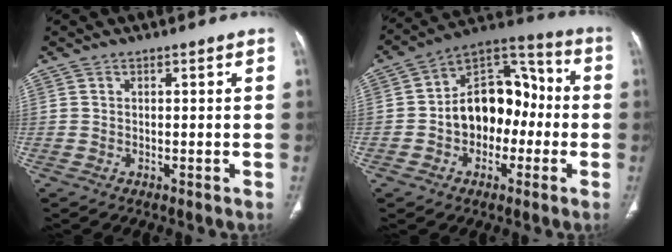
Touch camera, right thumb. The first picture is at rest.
{"total": 15.7, "force": [-1.8, 11.0, 11.1], "torque": [-0.129, 0.051, -0.037]}